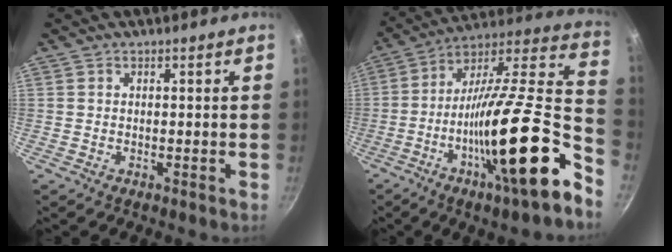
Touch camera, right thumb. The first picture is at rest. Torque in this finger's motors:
{"motor_torque": [2.25, -0.01, 2.77, 0.00, 0.72]}